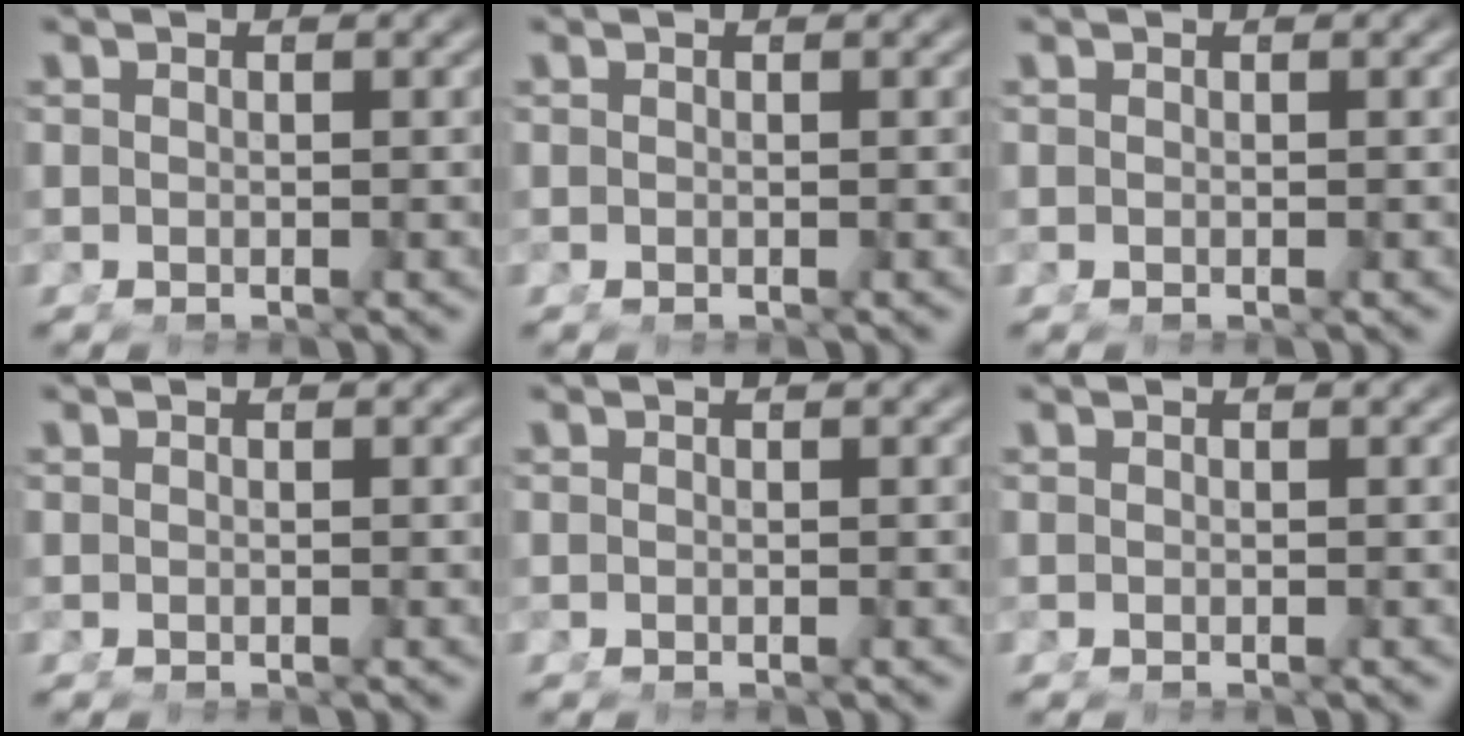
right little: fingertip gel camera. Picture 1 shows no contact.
{"total": 0.0}
{"total": 0.0}
{"total": 0.0}
{"total": 0.0}
{"total": 0.0}